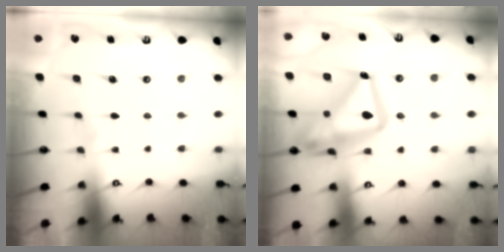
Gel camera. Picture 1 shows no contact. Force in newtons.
{"total": 21.0, "press": 20.9, "slide": 2.1}